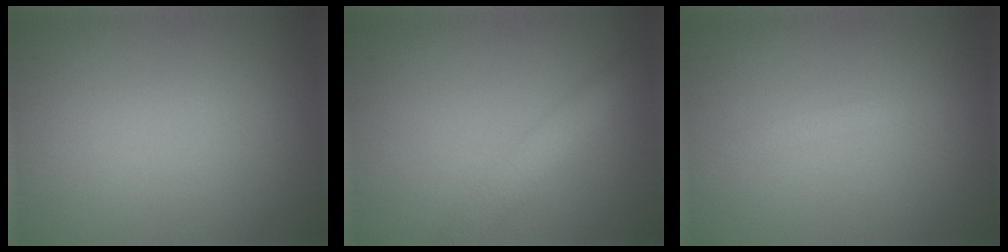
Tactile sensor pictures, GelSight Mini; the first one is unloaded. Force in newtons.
{"total": 2.7, "press": 2.7, "slide": 0.1}
{"total": 0.6, "press": 0.6, "slide": 0.1}